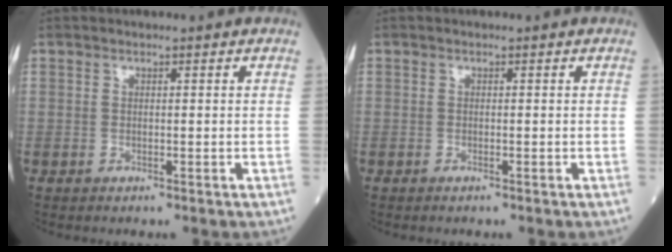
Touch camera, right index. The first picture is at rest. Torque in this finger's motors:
{"motor_torque": [-0.15, -0.20, 0.02, -0.01]}